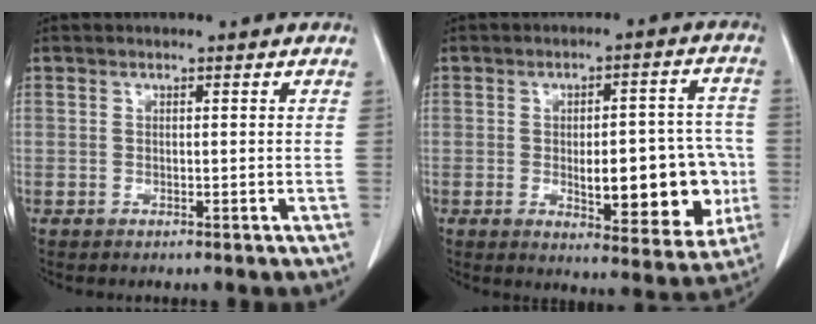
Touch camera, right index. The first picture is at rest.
{"total": 14.3, "force": [-2.3, 5.2, 13.1], "torque": [-0.161, 0.016, -0.017]}